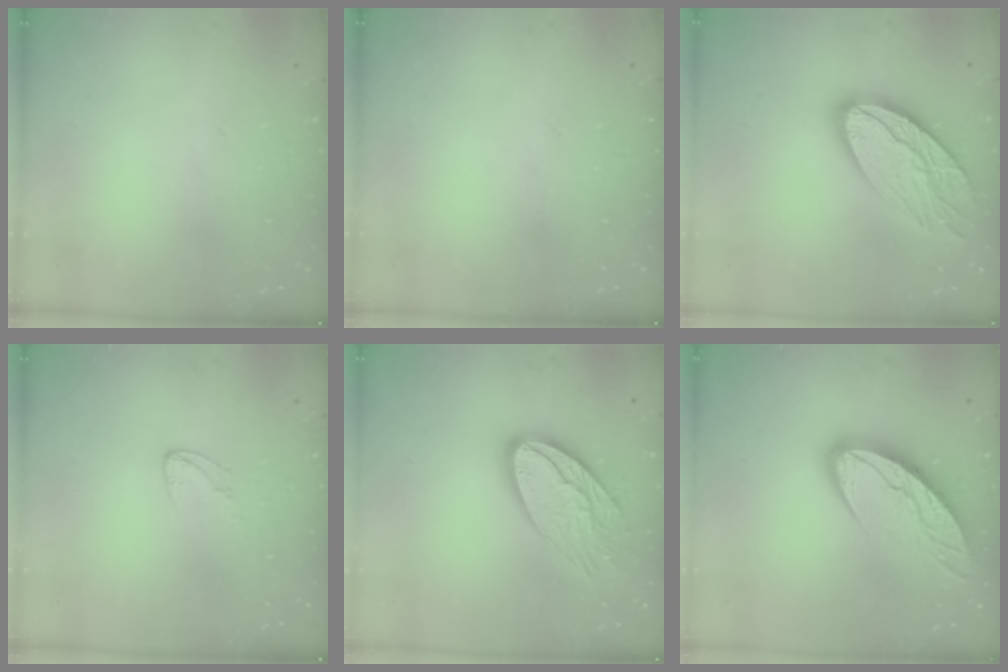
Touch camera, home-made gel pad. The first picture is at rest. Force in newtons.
{"total": 0.0}
{"total": 15.8, "press": 15.7, "slide": 1.1}
{"total": 3.9, "press": 3.8, "slide": 0.2}
{"total": 17.5, "press": 17.5, "slide": 1.0}
{"total": 11.7, "press": 11.6, "slide": 1.5}